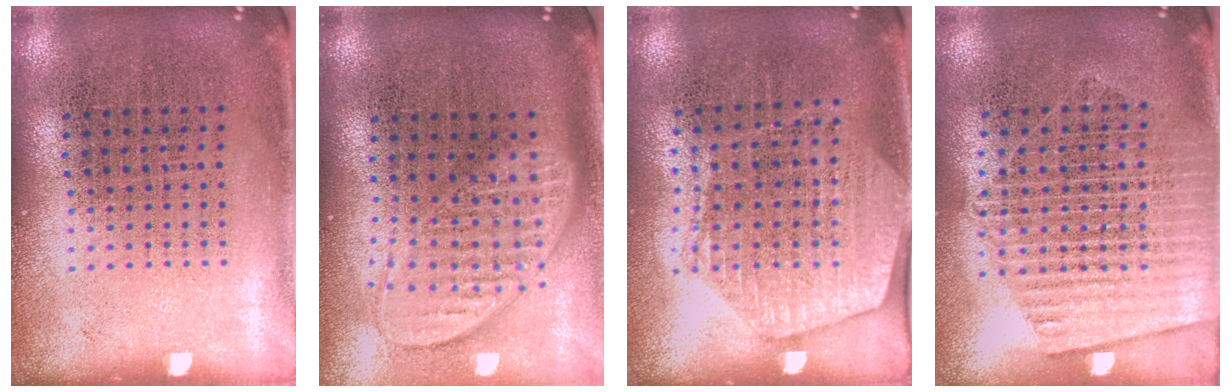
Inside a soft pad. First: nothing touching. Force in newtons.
{"total": 2.0, "press": 1.5, "slide": 1.2}
{"total": 1.6, "press": 1.4, "slide": 0.7}
{"total": 1.6, "press": 1.5, "slide": 0.6}